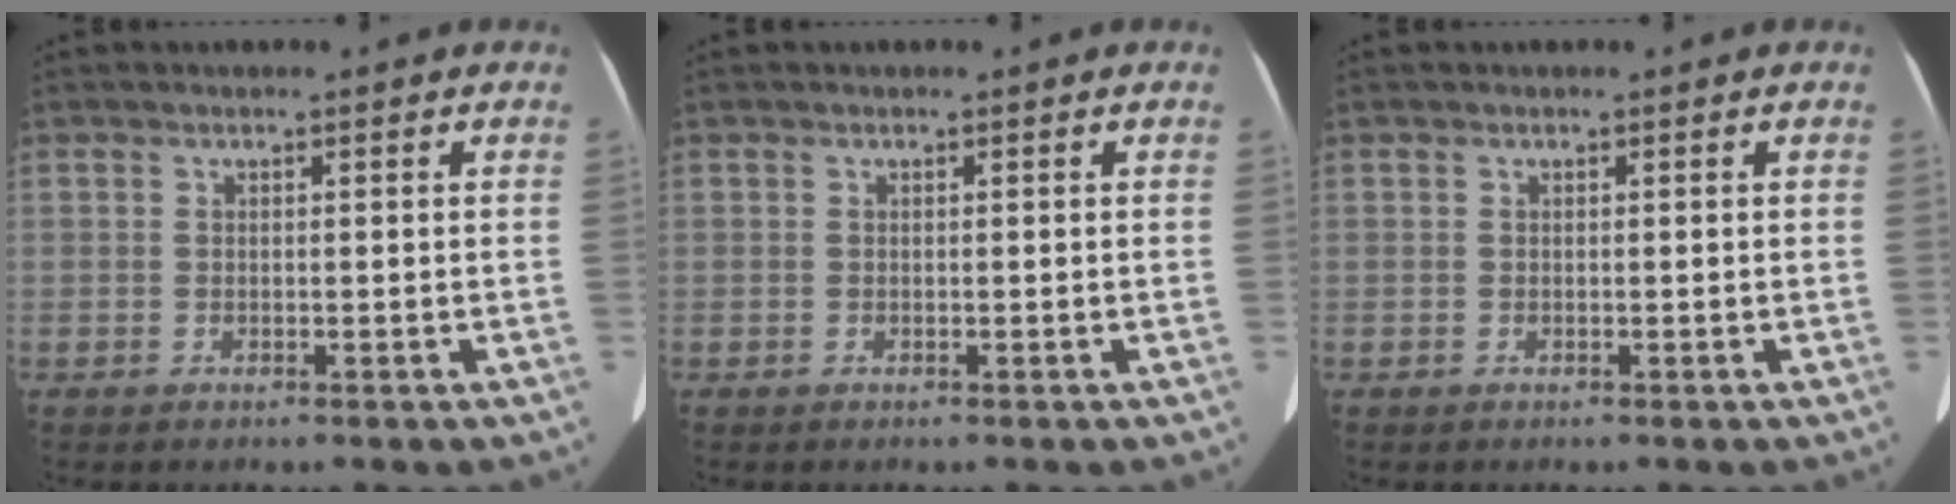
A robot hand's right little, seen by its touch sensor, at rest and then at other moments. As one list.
[{"total": 0.0}, {"total": 0.0}]